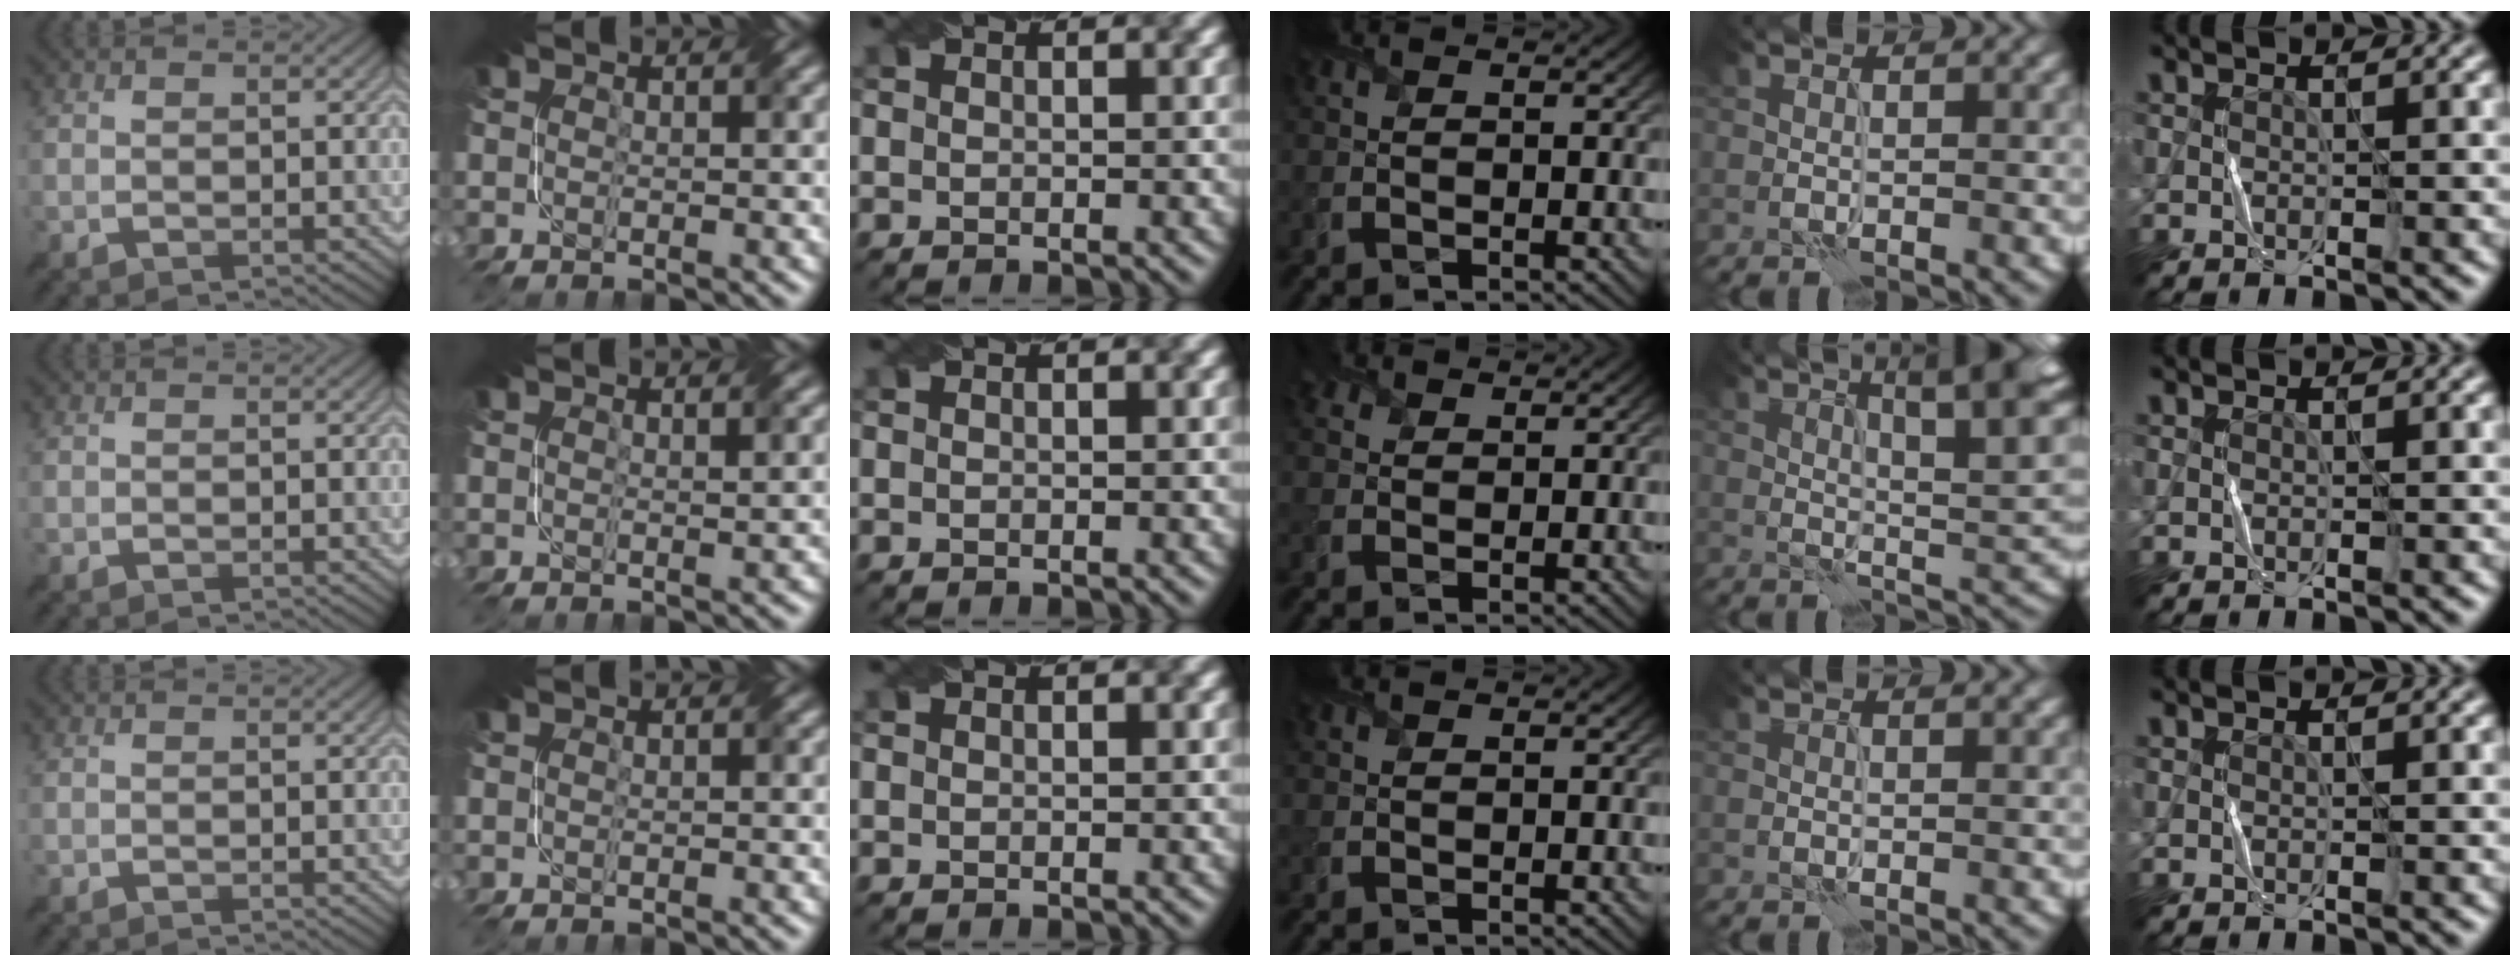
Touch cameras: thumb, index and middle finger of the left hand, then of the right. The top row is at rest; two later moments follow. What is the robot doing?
{"motion": "fold", "object": "bubble wrap"}